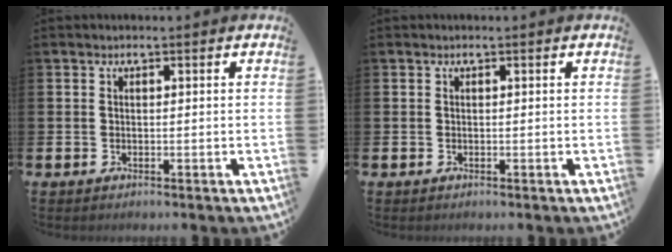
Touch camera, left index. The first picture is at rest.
{"total": 0.0}